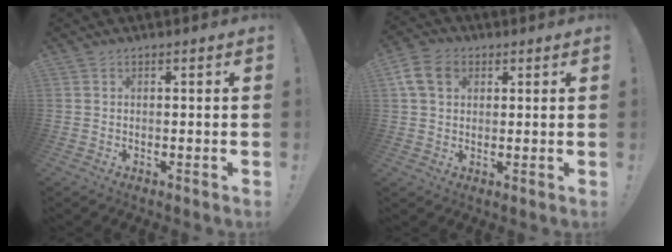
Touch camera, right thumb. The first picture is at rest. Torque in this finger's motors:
{"motor_torque": [0.03, 0.03, 0.04, 0.03, 0.00]}